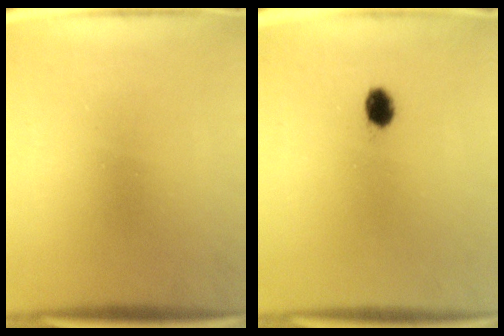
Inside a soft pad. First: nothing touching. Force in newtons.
{"total": 2.9}